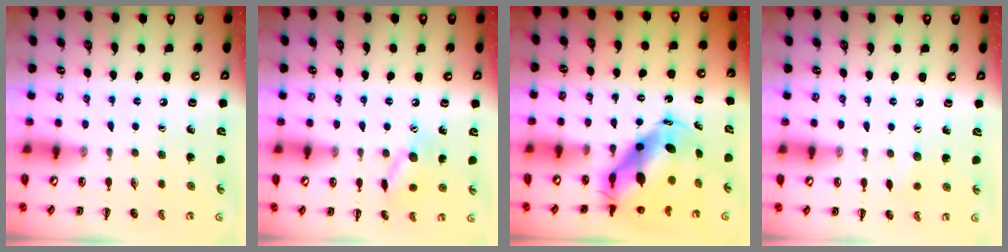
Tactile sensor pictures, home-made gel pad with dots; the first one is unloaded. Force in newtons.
{"total": 9.5, "press": 9.4, "slide": 0.9}
{"total": 8.8, "press": 8.5, "slide": 2.2}
{"total": 3.9, "press": 3.8, "slide": 1.0}